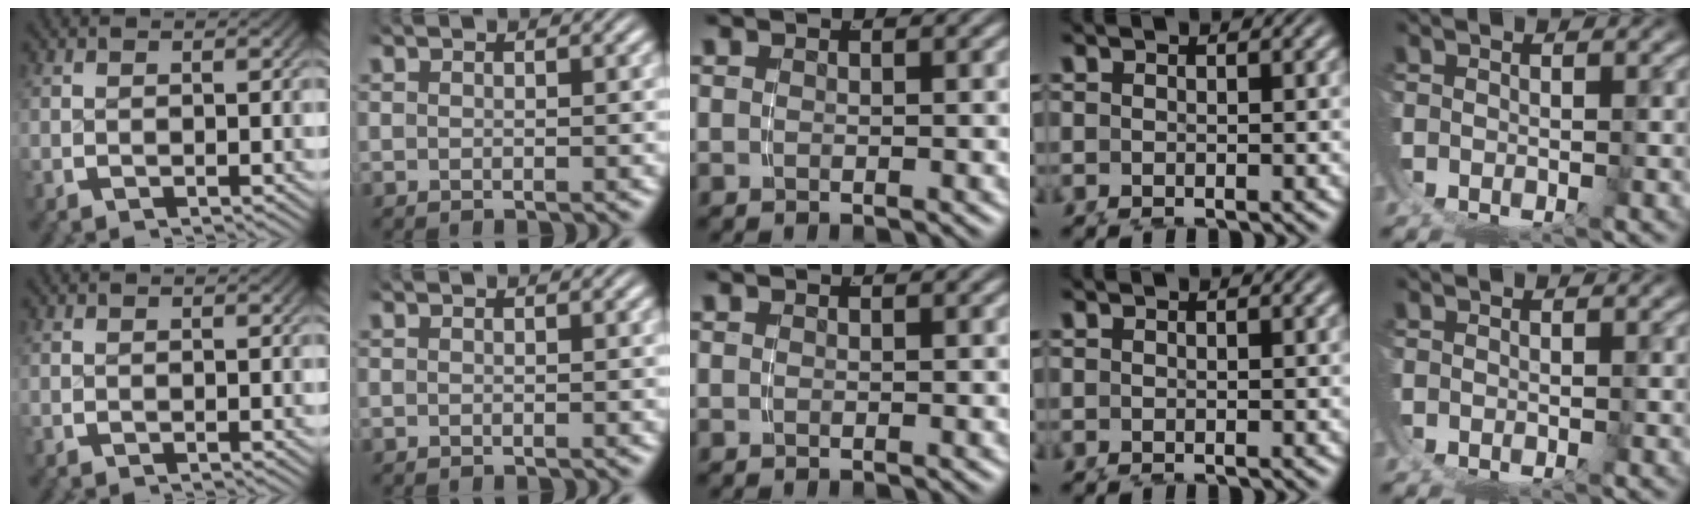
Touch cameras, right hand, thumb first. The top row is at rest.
{}